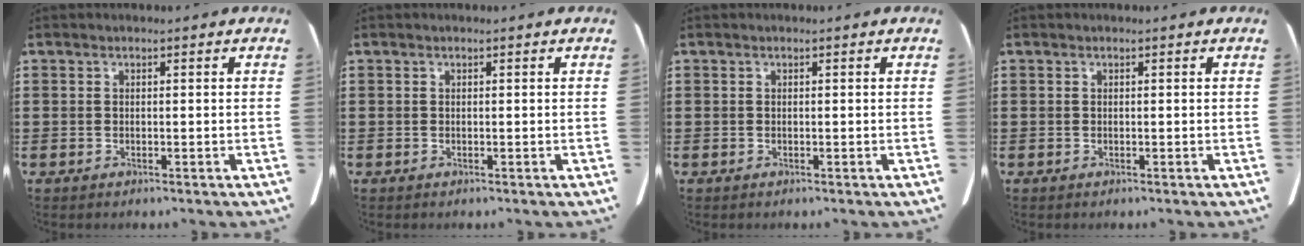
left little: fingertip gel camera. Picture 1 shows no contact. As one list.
[{"total": 0.0}, {"total": 0.0}, {"total": 0.0}]